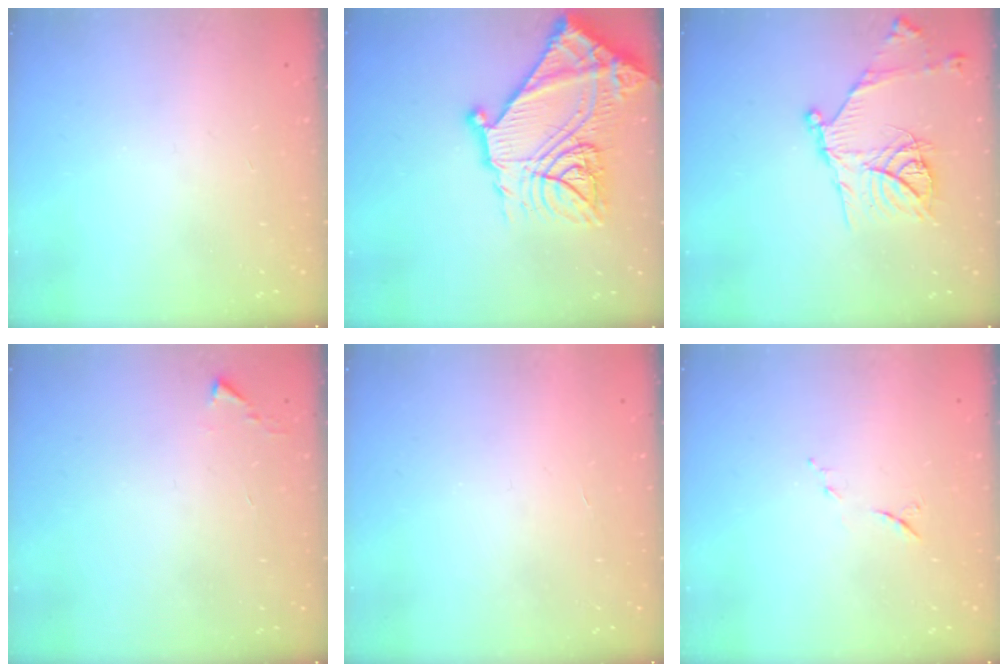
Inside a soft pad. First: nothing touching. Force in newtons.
{"total": 28.8, "press": 28.7, "slide": 2.7}
{"total": 18.1, "press": 18.0, "slide": 1.7}
{"total": 1.1, "press": 1.1, "slide": 0.1}
{"total": 1.8, "press": 1.8, "slide": 0.1}
{"total": 6.4, "press": 6.3, "slide": 1.3}